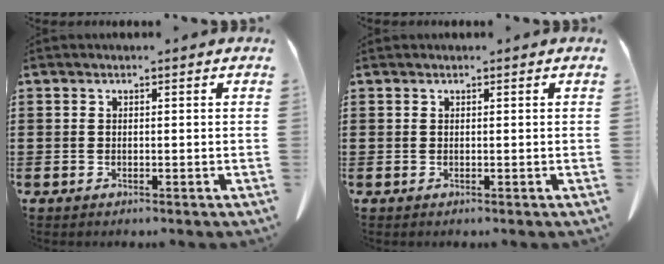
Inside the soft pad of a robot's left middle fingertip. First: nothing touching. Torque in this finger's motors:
{"motor_torque": [-0.14, 0.21, -0.03, -0.03]}